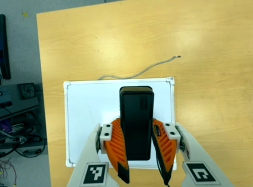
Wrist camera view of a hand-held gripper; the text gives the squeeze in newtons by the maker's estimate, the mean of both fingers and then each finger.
{"total": 9.8, "left": 7.9, "right": 11.6}